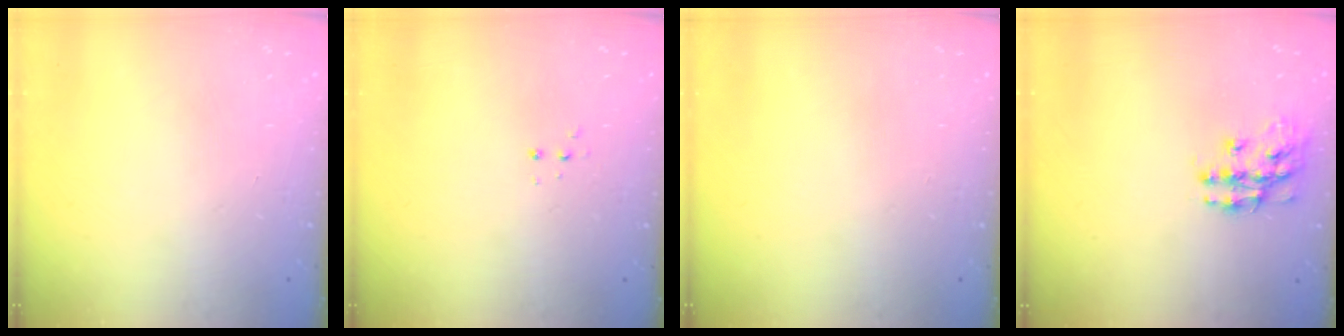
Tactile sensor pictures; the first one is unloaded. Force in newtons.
{"total": 2.8, "press": 2.8, "slide": 0.5}
{"total": 0.0}
{"total": 11.9, "press": 11.9, "slide": 0.9}